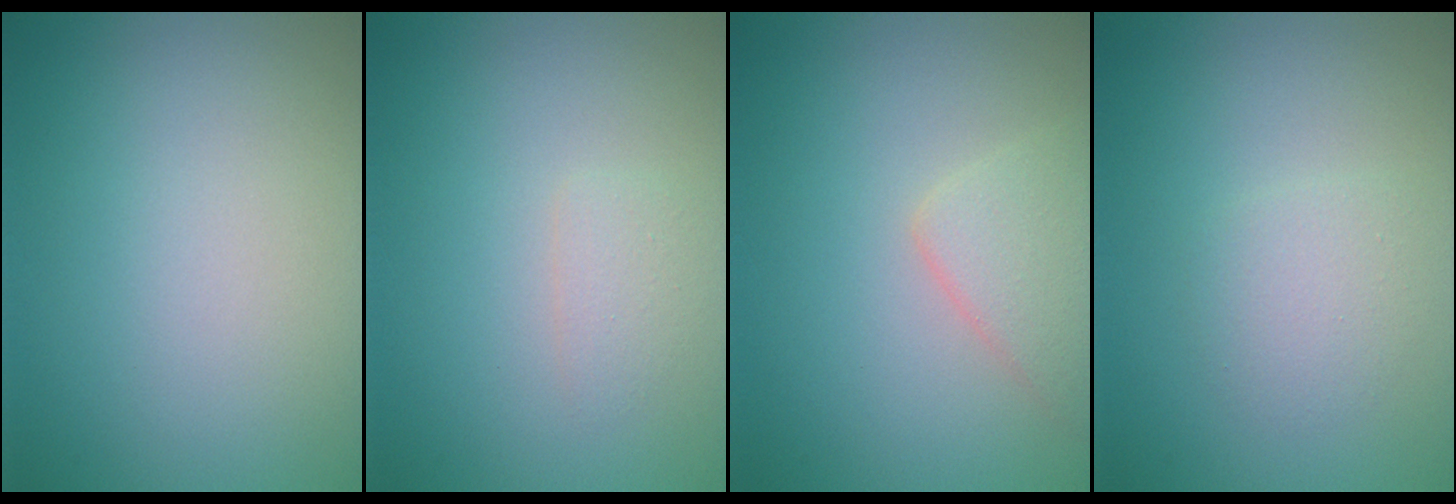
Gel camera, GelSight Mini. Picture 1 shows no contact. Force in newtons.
{"total": 1.1, "press": 1.1, "slide": 0.1}
{"total": 2.7, "press": 2.7, "slide": 0.0}
{"total": 1.7, "press": 1.7, "slide": 0.1}